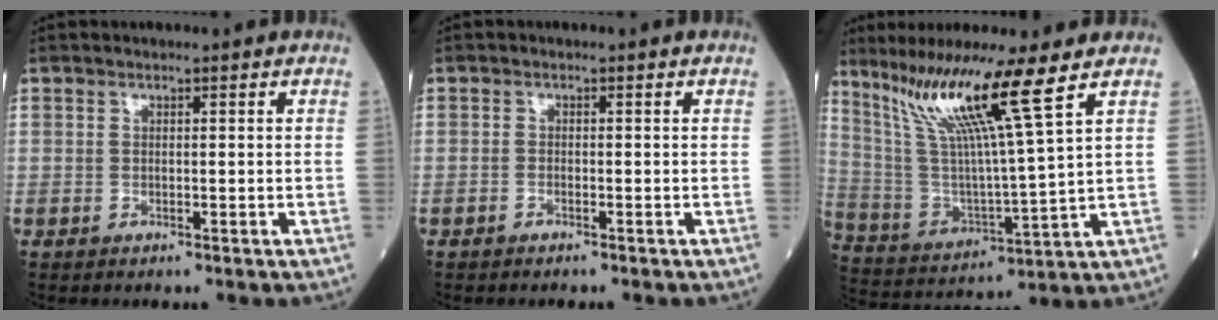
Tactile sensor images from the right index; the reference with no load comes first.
{"total": 0.6, "force": [-0.5, 0.1, 0.3], "torque": [-0.008, 0.000, -0.011]}
{"total": 14.5, "force": [9.2, -2.3, 11.0], "torque": [-0.212, 0.000, 0.173]}